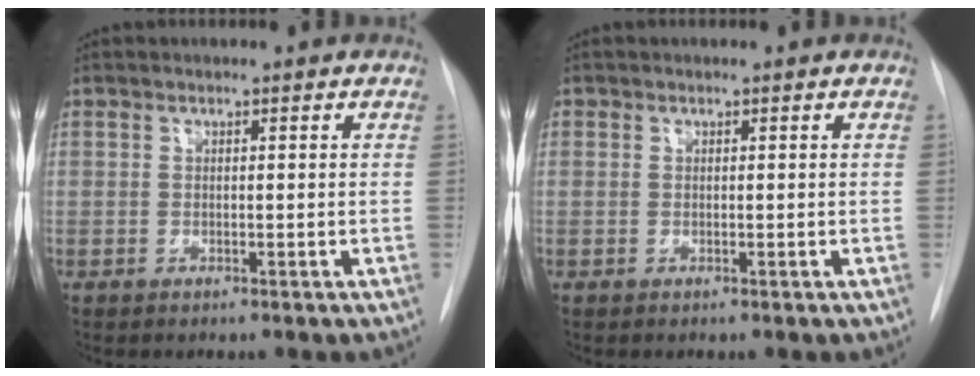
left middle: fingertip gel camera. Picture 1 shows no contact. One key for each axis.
{"total": 0.0}